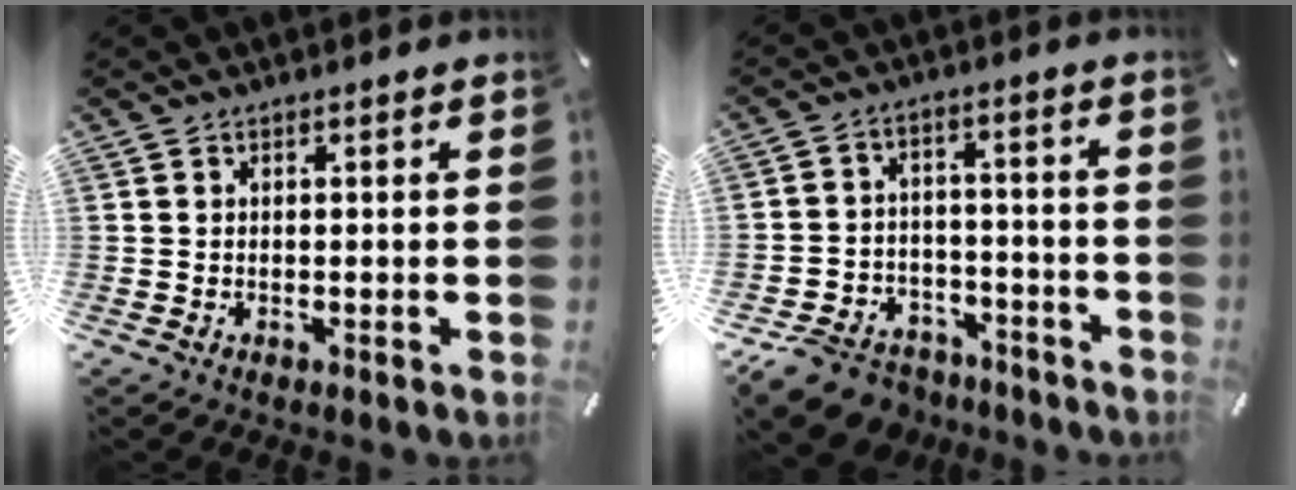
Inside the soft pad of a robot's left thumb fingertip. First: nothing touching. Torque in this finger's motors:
{"motor_torque": [-0.13, 0.77, 0.15, 0.16, 0.04]}